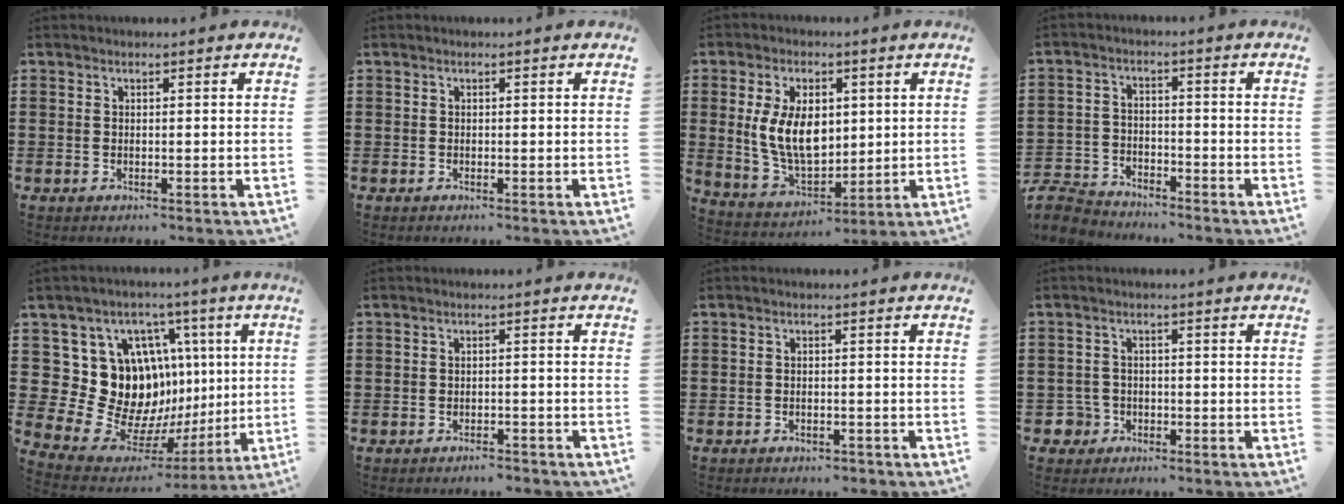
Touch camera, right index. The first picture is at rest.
{"total": 0.0}
{"total": 9.8, "force": [1.3, 6.1, 7.6], "torque": [-0.162, 0.008, 0.022]}
{"total": 5.3, "force": [-5.1, 1.2, 0.5], "torque": [-0.032, 0.000, -0.108]}
{"total": 15.2, "force": [2.7, 13.3, 6.7], "torque": [-0.156, -0.050, 0.069]}
{"total": 1.7, "force": [-1.7, 0.3, 0.1], "torque": [-0.008, 0.002, -0.036]}
{"total": 1.4, "force": [-1.4, 0.2, 0.2], "torque": [-0.009, -0.001, -0.029]}
{"total": 2.9, "force": [-1.7, 2.3, 0.6], "torque": [-0.033, -0.003, -0.041]}